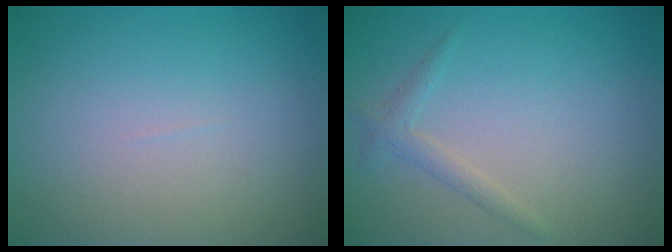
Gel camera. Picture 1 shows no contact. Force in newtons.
{"total": 1.4, "press": 1.4, "slide": 0.1}